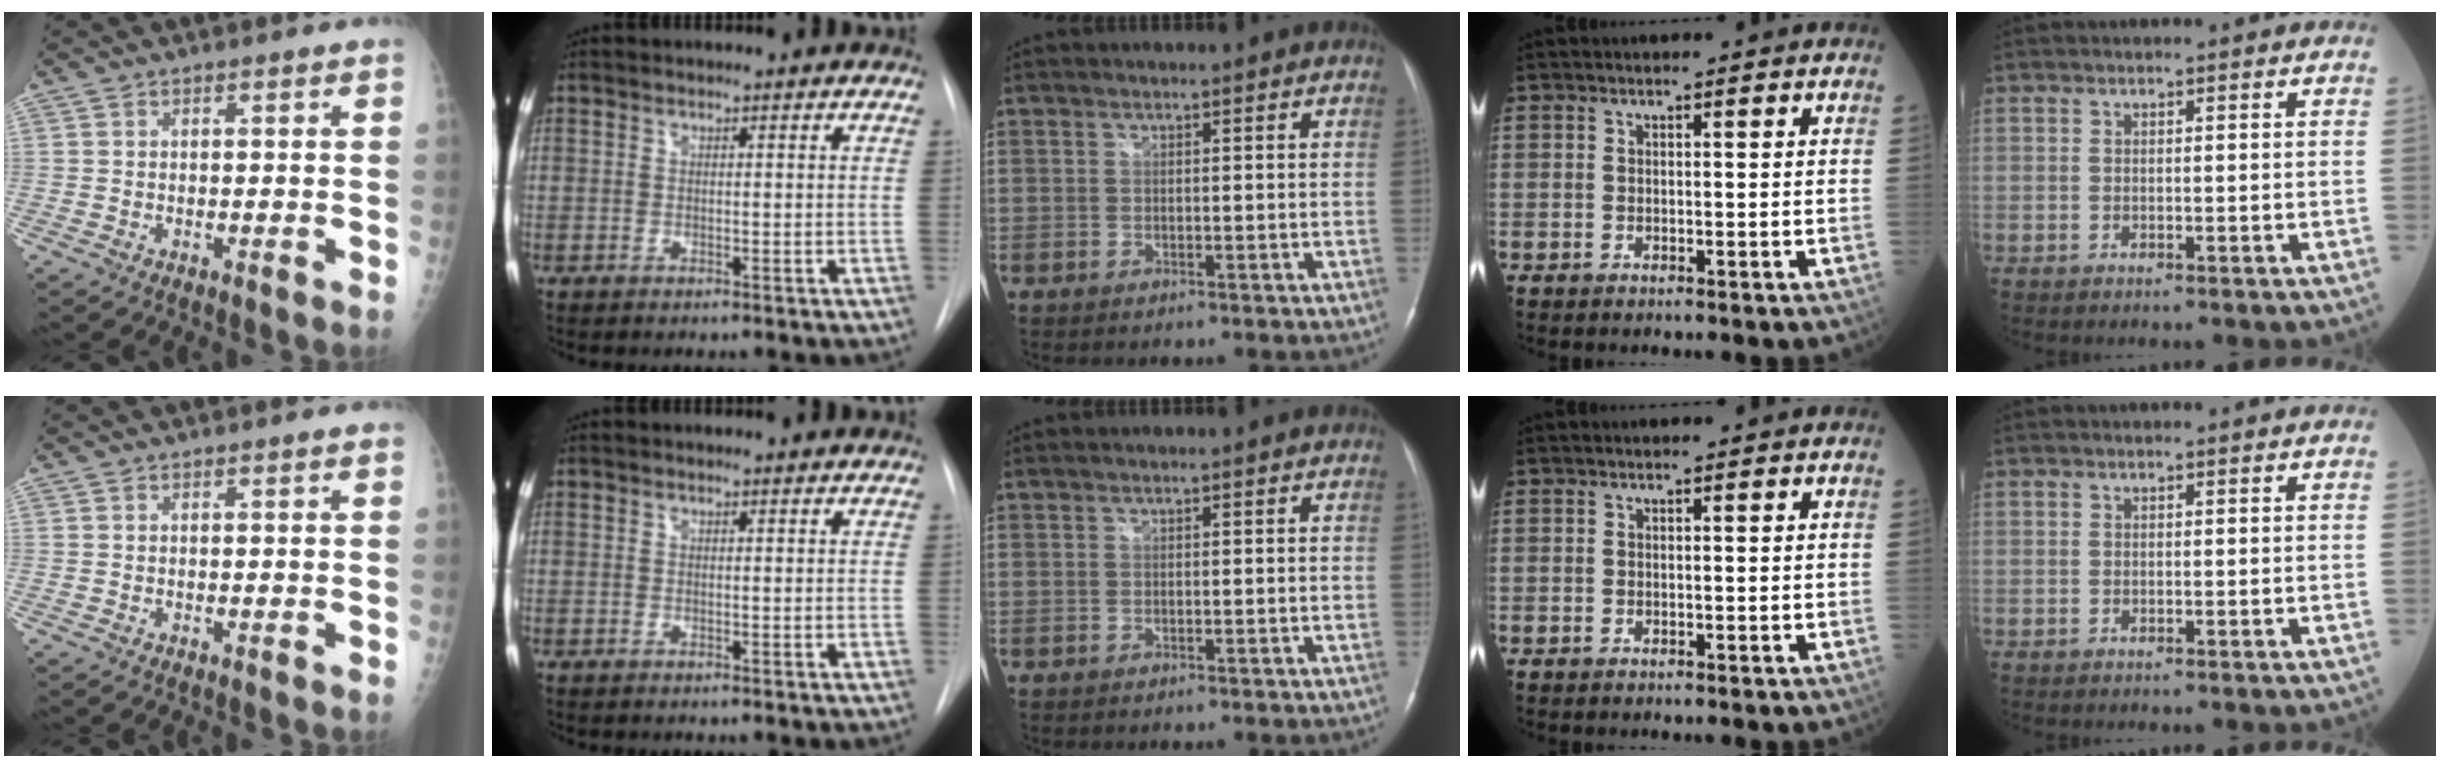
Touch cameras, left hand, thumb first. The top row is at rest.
{"thumb": {"total": 0.7, "force": [0.5, -0.1, 0.5], "torque": [-0.014, -0.001, 0.010]}, "index": {"total": 0.8, "force": [0.8, 0.0, 0.0], "torque": [-0.008, -0.001, 0.008]}}